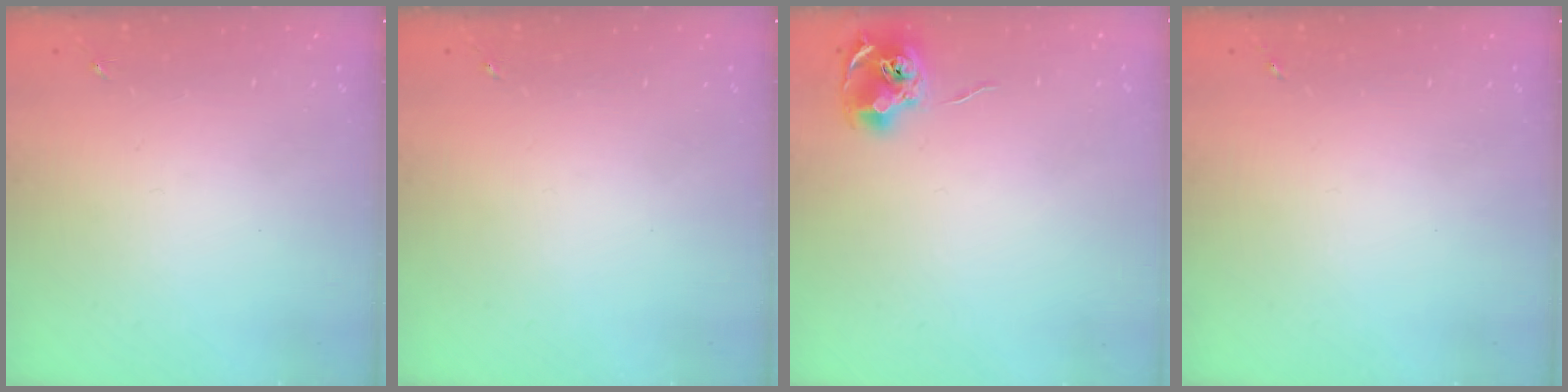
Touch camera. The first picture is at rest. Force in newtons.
{"total": 0.0}
{"total": 8.4, "press": 8.4, "slide": 0.4}
{"total": 0.0}